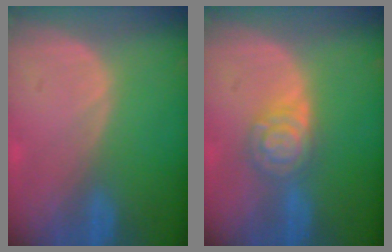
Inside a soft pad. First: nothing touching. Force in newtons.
{"total": 5.5, "press": 5.5, "slide": 0.2}